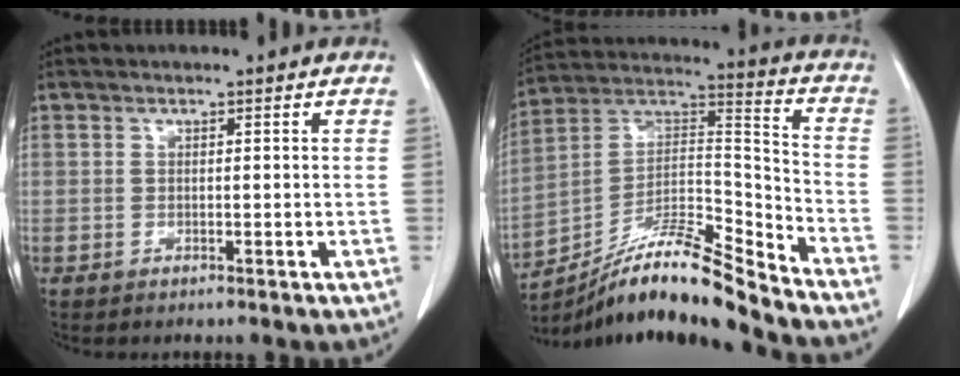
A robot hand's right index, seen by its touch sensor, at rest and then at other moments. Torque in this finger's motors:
{"motor_torque": [0.06, -0.58, 0.07, 0.00]}